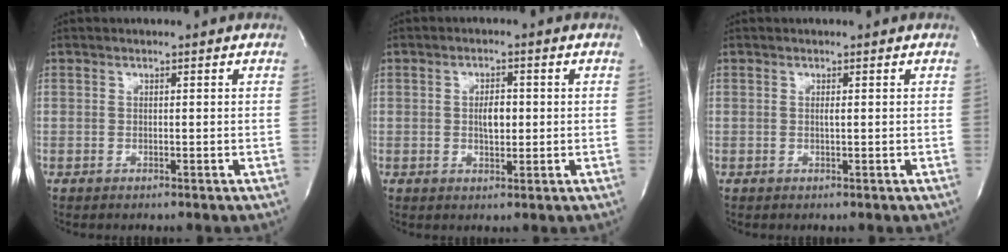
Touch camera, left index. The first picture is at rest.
{"total": 3.2, "force": [-0.1, 1.5, 2.9], "torque": [-0.048, -0.002, 0.000]}
{"total": 0.5, "force": [-0.1, -0.1, 0.5], "torque": [-0.013, -0.004, 0.000]}